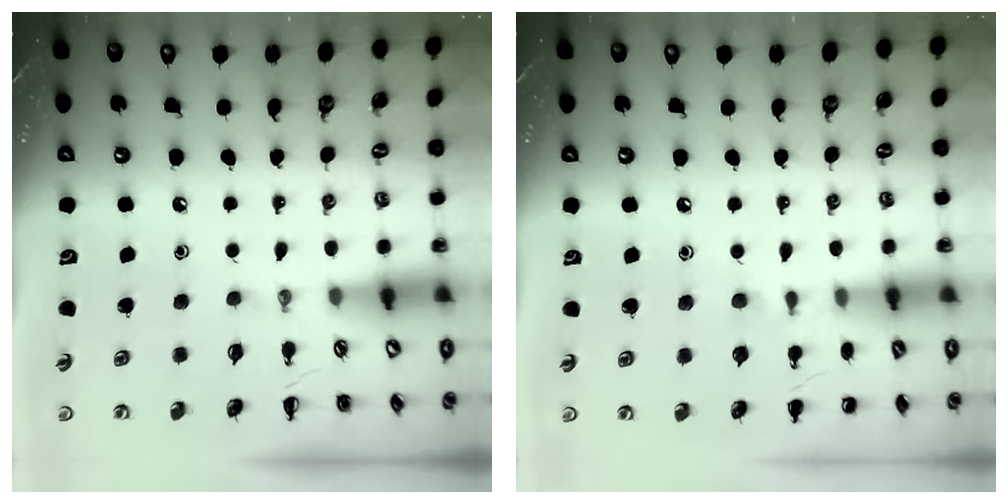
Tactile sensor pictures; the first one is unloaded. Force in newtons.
{"total": 4.8, "press": 4.5, "slide": 1.5}